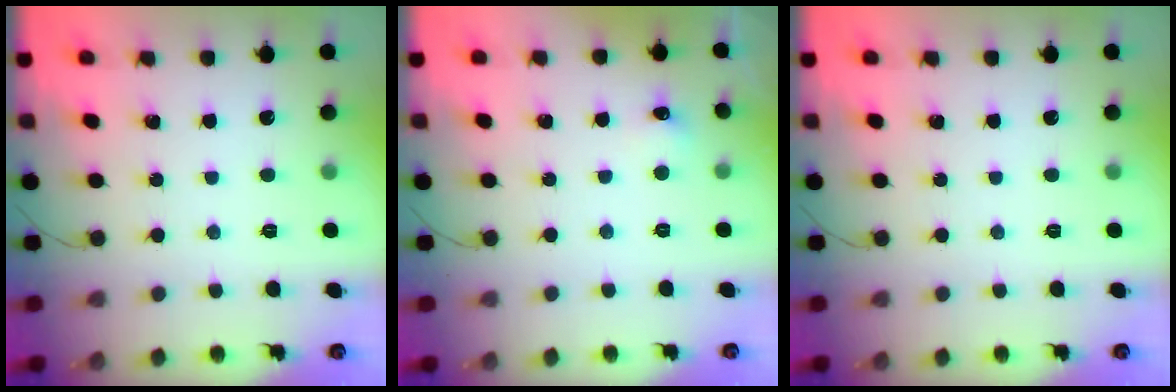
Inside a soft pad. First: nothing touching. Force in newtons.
{"total": 4.6, "press": 4.4, "slide": 1.4}
{"total": 0.0}